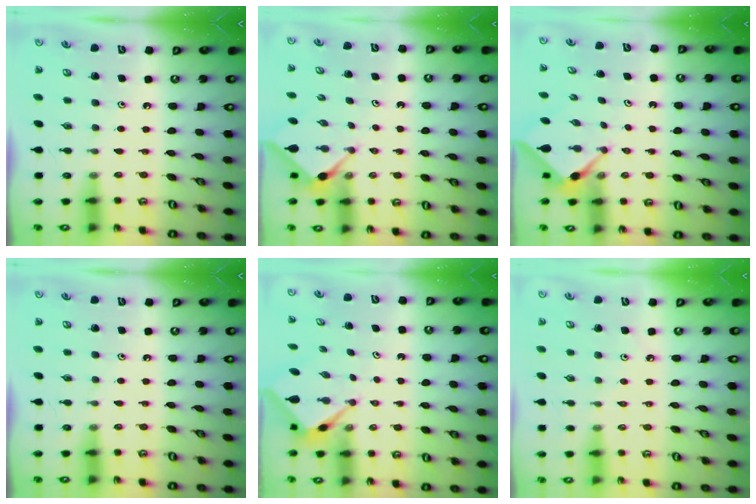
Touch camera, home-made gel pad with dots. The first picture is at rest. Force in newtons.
{"total": 2.9, "press": 2.9, "slide": 0.3}
{"total": 3.1, "press": 3.1, "slide": 0.4}
{"total": 0.0}
{"total": 2.6, "press": 2.6, "slide": 0.1}
{"total": 0.8, "press": 0.7, "slide": 0.3}